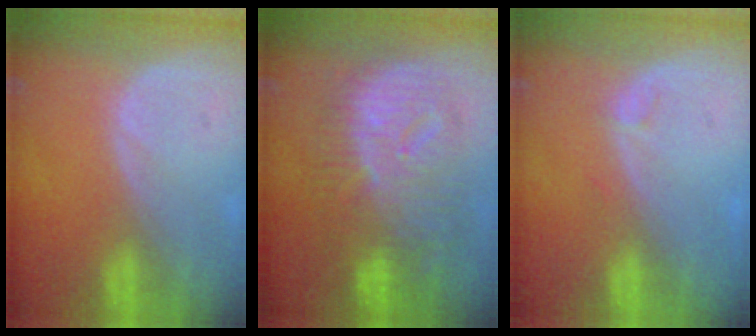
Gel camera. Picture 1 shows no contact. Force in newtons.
{"total": 12.5, "press": 12.4, "slide": 1.3}
{"total": 1.0, "press": 0.9, "slide": 0.3}